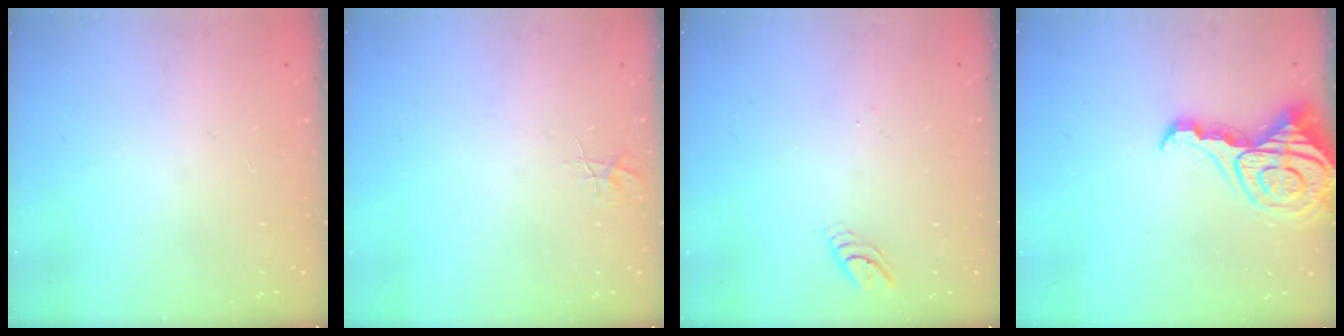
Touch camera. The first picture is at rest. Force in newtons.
{"total": 3.6, "press": 3.6, "slide": 0.3}
{"total": 3.9, "press": 3.9, "slide": 0.4}
{"total": 8.4, "press": 8.4, "slide": 0.8}